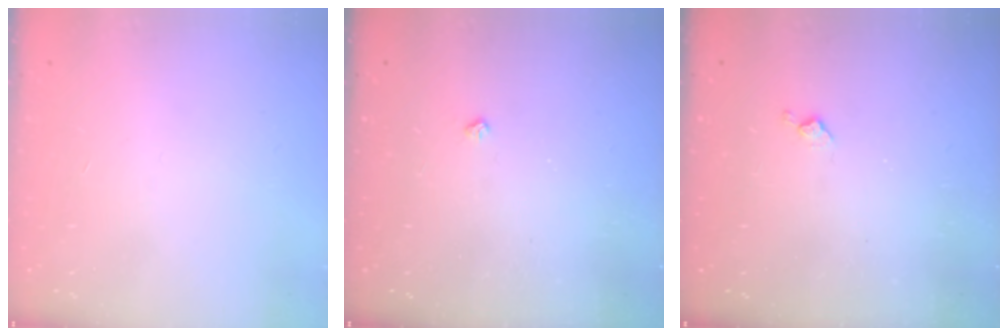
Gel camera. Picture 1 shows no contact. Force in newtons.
{"total": 2.2, "press": 2.1, "slide": 0.4}
{"total": 3.3, "press": 3.3, "slide": 0.6}